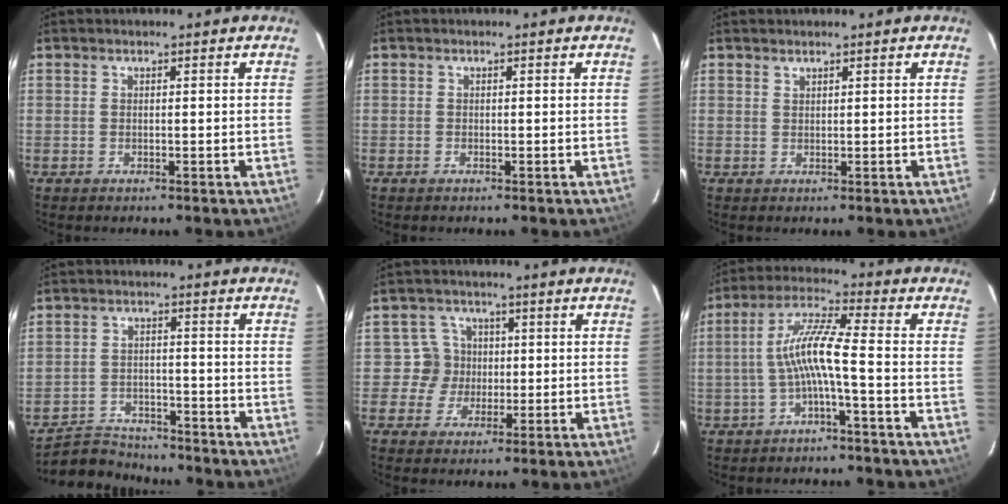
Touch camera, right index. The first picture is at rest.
{"total": 0.0}
{"total": 0.5, "force": [0.5, 0.1, 0.1], "torque": [0.000, 0.001, 0.011]}
{"total": 7.7, "force": [-7.2, 2.8, 0.2], "torque": [-0.028, 0.013, -0.118]}
{"total": 4.6, "force": [0.0, 4.6, -0.3], "torque": [0.014, 0.011, -0.006]}
{"total": 7.8, "force": [-2.4, 0.0, 7.5], "torque": [-0.167, 0.016, -0.043]}